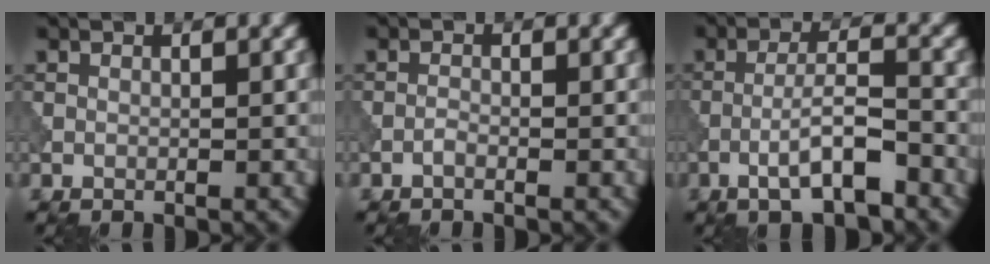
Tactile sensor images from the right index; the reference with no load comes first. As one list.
[{"total": 0.7, "force": [-0.5, 0.1, 0.4], "torque": [-0.008, 0.001, -0.012]}, {"total": 4.9, "force": [-2.4, 1.1, 4.1], "torque": [-0.071, 0.009, -0.046]}]